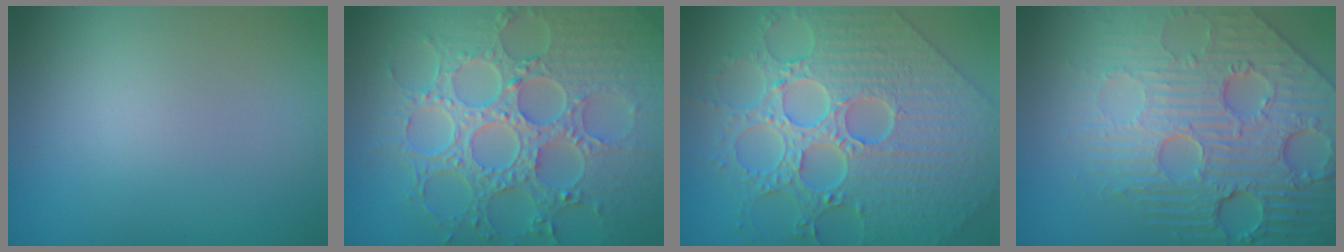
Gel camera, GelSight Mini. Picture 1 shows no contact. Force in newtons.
{"total": 8.8, "press": 6.4, "slide": 5.9}
{"total": 9.3, "press": 7.3, "slide": 5.7}
{"total": 8.2, "press": 6.0, "slide": 5.6}